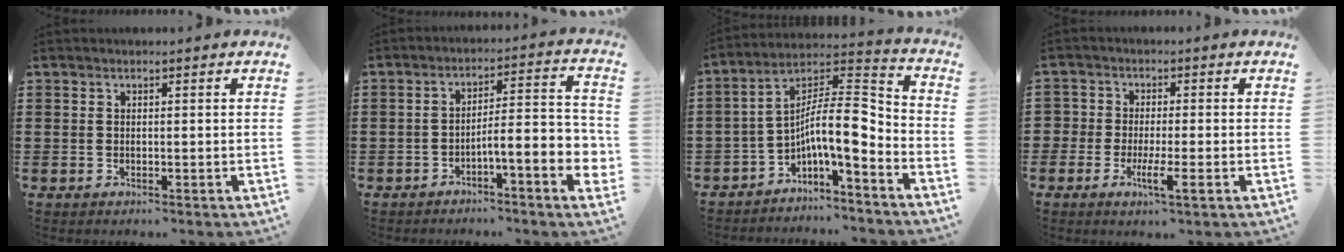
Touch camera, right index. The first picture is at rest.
{"total": 6.7, "force": [-3.4, 0.8, 5.7], "torque": [-0.087, -0.020, -0.067]}
{"total": 10.6, "force": [-2.8, 2.6, 9.9], "torque": [-0.176, -0.019, -0.060]}
{"total": 3.4, "force": [-1.5, 1.4, 2.7], "torque": [-0.047, 0.006, -0.028]}